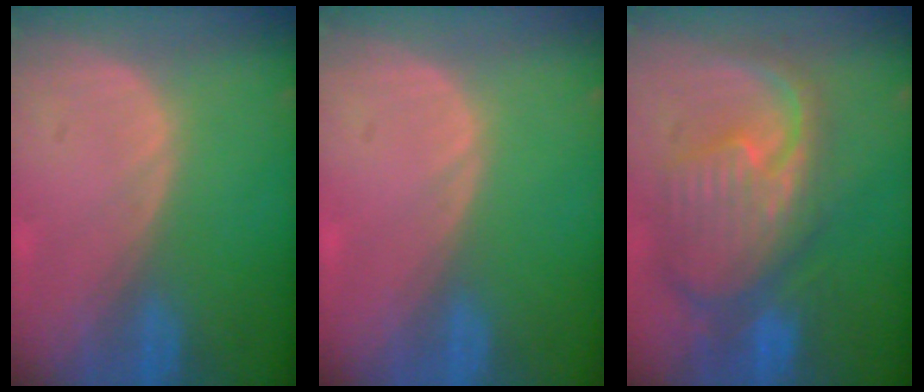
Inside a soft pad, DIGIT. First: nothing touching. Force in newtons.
{"total": 0.0}
{"total": 11.9, "press": 10.4, "slide": 5.9}